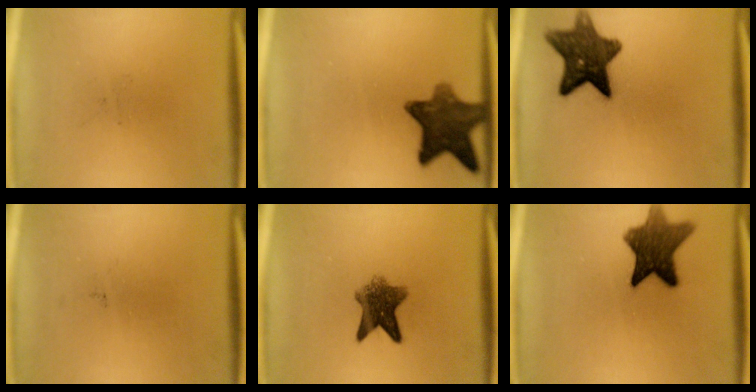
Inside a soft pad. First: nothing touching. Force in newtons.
{"total": 10.1}
{"total": 11.2}
{"total": 0.0}
{"total": 7.0}
{"total": 10.5}